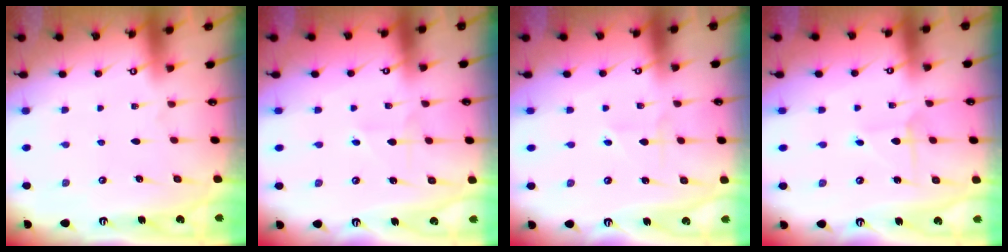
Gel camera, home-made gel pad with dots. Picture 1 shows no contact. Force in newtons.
{"total": 2.4, "press": 2.4, "slide": 0.2}
{"total": 1.8, "press": 1.8, "slide": 0.2}
{"total": 4.1, "press": 4.1, "slide": 0.3}